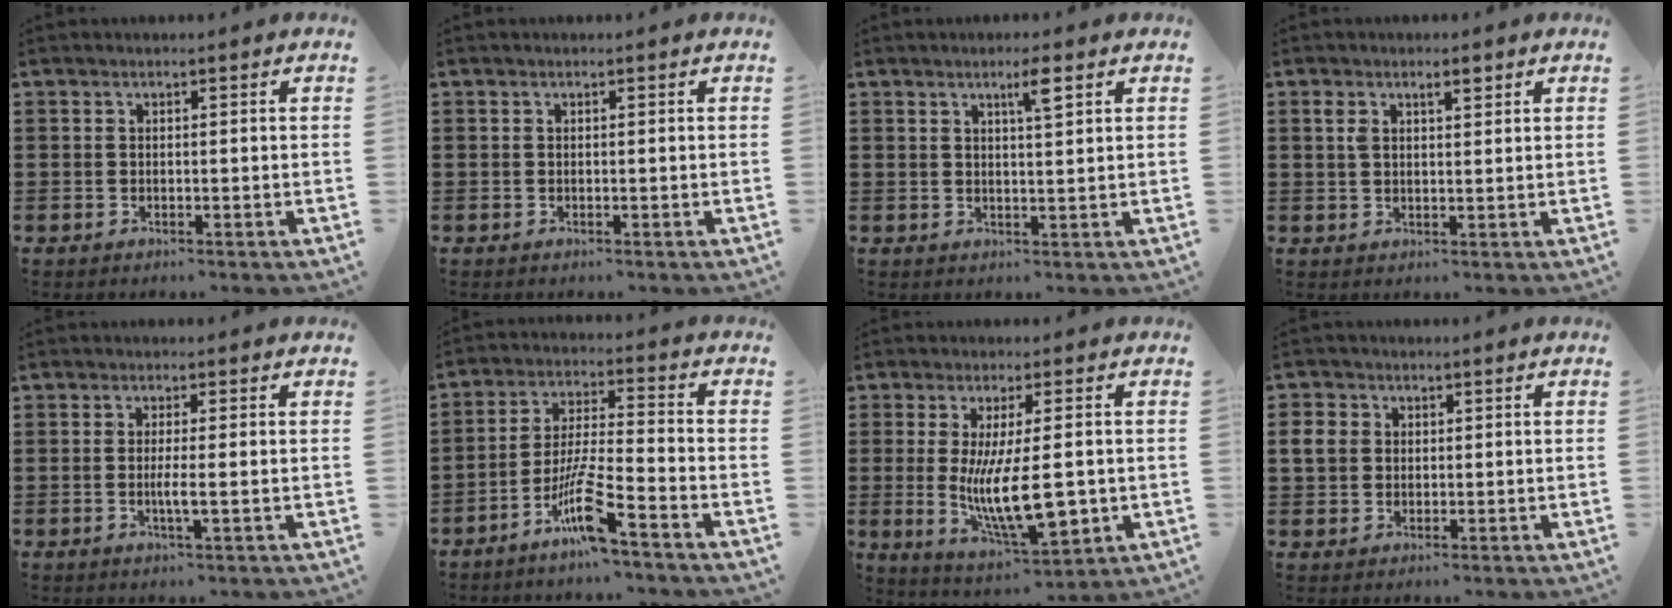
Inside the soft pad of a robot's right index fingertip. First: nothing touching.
{"total": 0.0}
{"total": 3.2, "force": [2.0, 0.2, 2.5], "torque": [-0.045, -0.003, 0.031]}
{"total": 2.8, "force": [1.5, 1.1, 2.1], "torque": [-0.046, 0.005, 0.025]}
{"total": 2.4, "force": [-0.3, -0.1, 2.4], "torque": [-0.043, -0.007, -0.007]}
{"total": 9.2, "force": [-6.2, 0.4, 6.8], "torque": [-0.150, -0.013, -0.123]}
{"total": 12.6, "force": [-0.6, 4.0, 11.9], "torque": [-0.220, -0.021, -0.011]}
{"total": 3.6, "force": [0.5, 3.3, 1.4], "torque": [-0.047, 0.007, 0.006]}